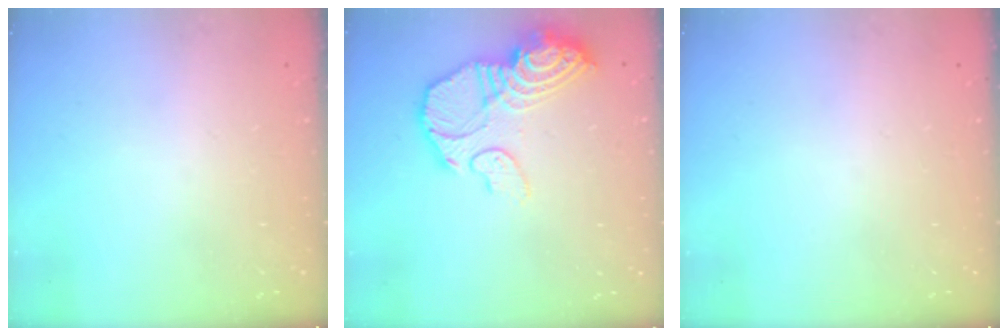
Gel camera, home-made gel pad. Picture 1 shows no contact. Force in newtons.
{"total": 15.3, "press": 15.2, "slide": 1.4}
{"total": 0.0}